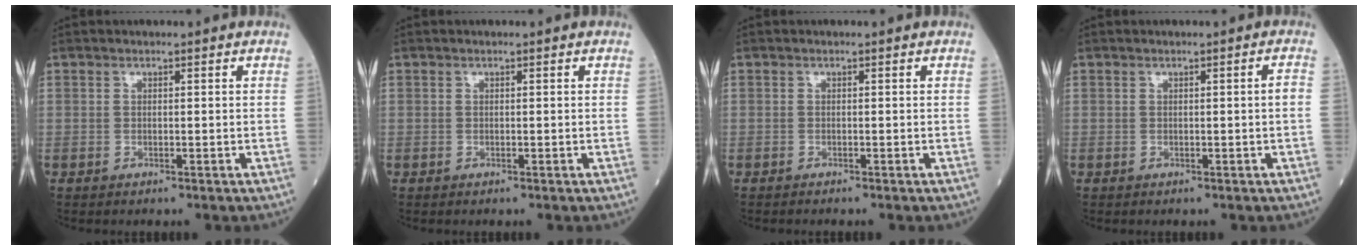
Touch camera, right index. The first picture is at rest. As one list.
[{"total": 0.0}, {"total": 0.5, "force": [-0.5, 0.0, 0.1], "torque": [-0.002, -0.001, -0.011]}, {"total": 1.2, "force": [-0.2, -0.2, 1.2], "torque": [-0.016, 0.000, -0.001]}]